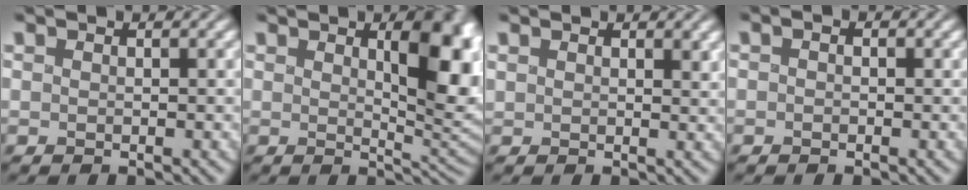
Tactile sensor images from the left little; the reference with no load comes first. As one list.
[{"total": 7.3, "force": [2.4, 3.3, 6.1], "torque": [-0.090, -0.011, 0.039]}, {"total": 1.8, "force": [1.2, 1.1, 0.8], "torque": [-0.027, -0.001, 0.021]}, {"total": 0.8, "force": [-0.5, 0.5, 0.3], "torque": [-0.007, -0.001, -0.015]}]